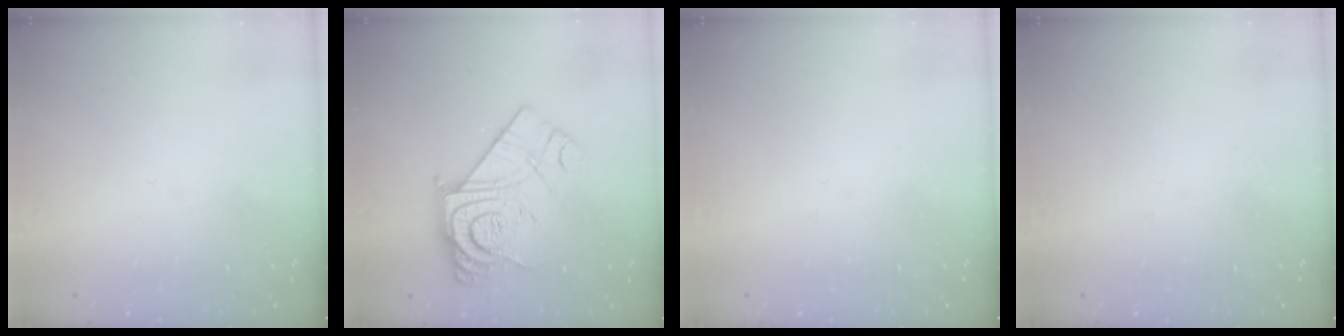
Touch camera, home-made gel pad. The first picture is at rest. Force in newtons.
{"total": 17.2, "press": 17.1, "slide": 1.3}
{"total": 2.8, "press": 2.8, "slide": 0.4}
{"total": 2.8, "press": 2.8, "slide": 0.4}